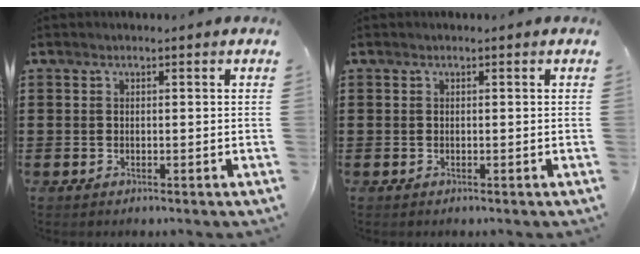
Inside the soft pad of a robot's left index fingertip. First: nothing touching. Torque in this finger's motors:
{"motor_torque": [-0.01, 0.00, 0.00, 0.00]}